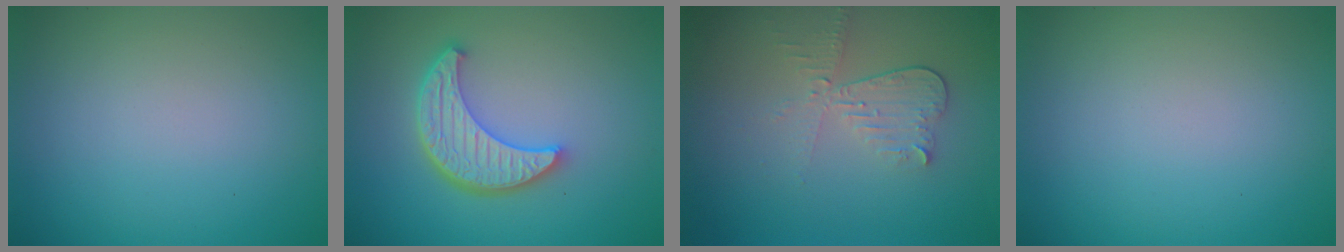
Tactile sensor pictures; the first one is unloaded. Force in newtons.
{"total": 5.5, "press": 4.2, "slide": 3.5}
{"total": 3.1, "press": 2.7, "slide": 1.5}
{"total": 0.0}